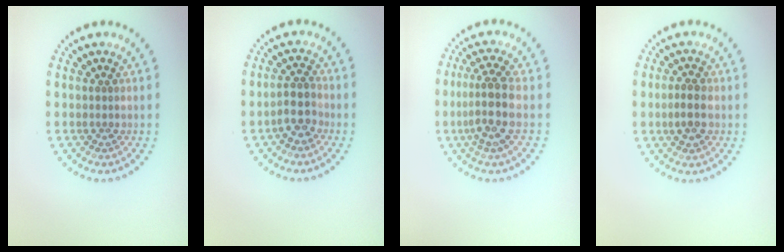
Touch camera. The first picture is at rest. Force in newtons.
{"total": 2.5, "press": 2.2, "slide": 1.3}
{"total": 3.8, "press": 3.1, "slide": 2.1}
{"total": 2.3, "press": 2.3, "slide": 0.2}